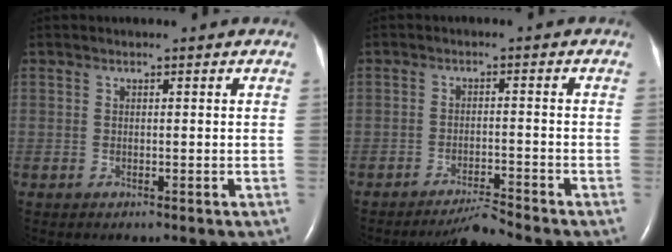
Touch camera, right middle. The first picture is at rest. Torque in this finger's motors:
{"motor_torque": [0.00, -0.01, -0.02, 0.01]}